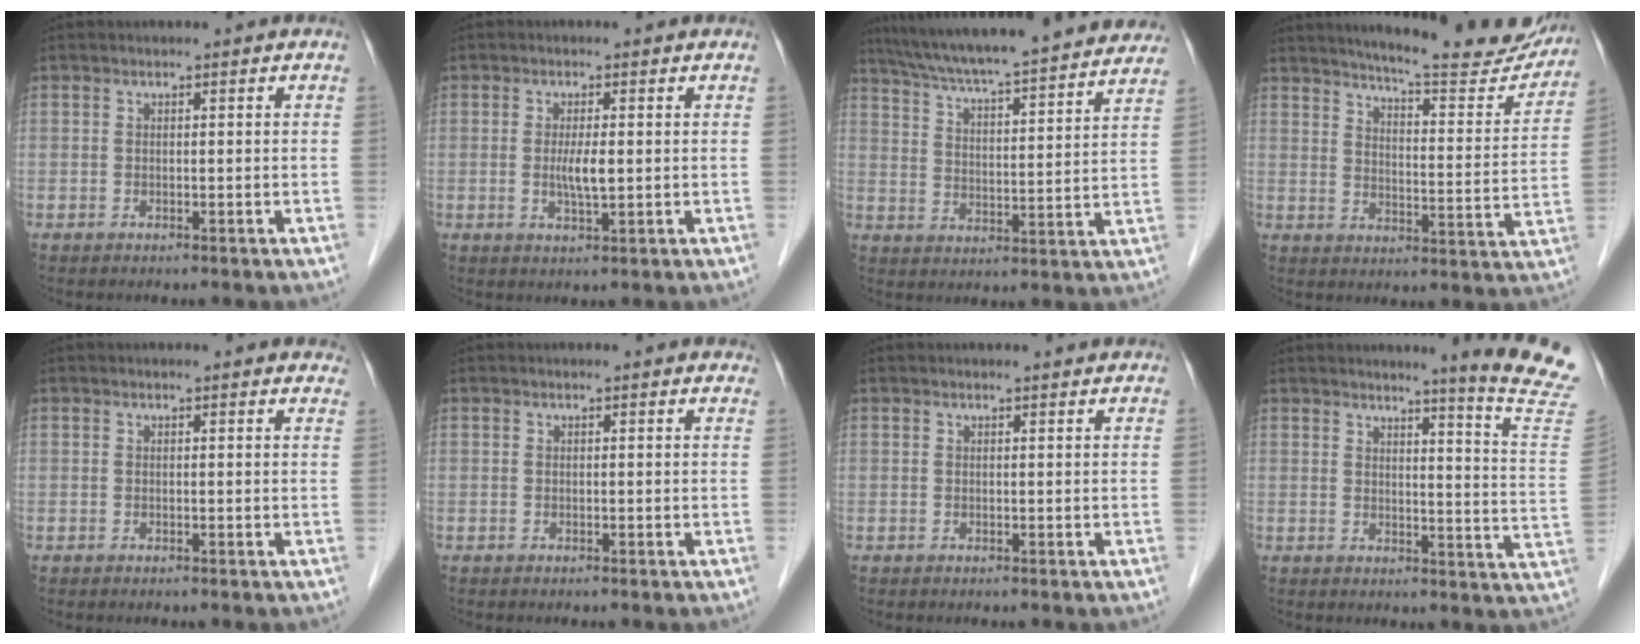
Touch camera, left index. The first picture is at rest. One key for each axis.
{"total": 3.3, "fx": 0.0, "fy": 0.7, "fz": 3.2, "tx": -0.059, "ty": -0.007, "tz": 0.002}
{"total": 26.9, "fx": 24.2, "fy": 2.6, "fz": 11.5, "tx": -0.182, "ty": -0.012, "tz": 0.325}
{"total": 19.5, "fx": 17.9, "fy": 2.4, "fz": 7.2, "tx": -0.091, "ty": -0.053, "tz": 0.222}
{"total": 5.2, "fx": 4.8, "fy": 1.8, "fz": 1.1, "tx": 0.013, "ty": 0.004, "tz": 0.036}
{"total": 3.3, "fx": 2.9, "fy": 1.3, "fz": 0.8, "tx": 0.006, "ty": 0.010, "tz": 0.022}
{"total": 2.0, "fx": 2.0, "fy": 0.3, "fz": 0.4, "tx": -0.002, "ty": 0.003, "tz": 0.024}
{"total": 13.2, "fx": 12.0, "fy": -2.2, "fz": 5.1, "tx": -0.058, "ty": -0.100, "tz": 0.123}